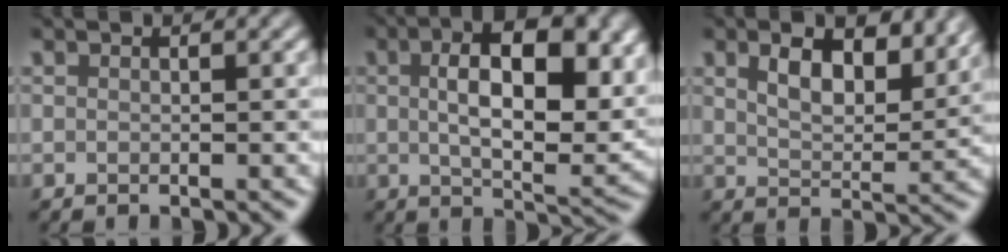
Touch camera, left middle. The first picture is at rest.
{"total": 10.7, "force": [2.2, 4.7, 9.4], "torque": [-0.136, -0.001, 0.036]}
{"total": 6.0, "force": [3.2, 2.8, 4.1], "torque": [-0.076, -0.003, 0.047]}